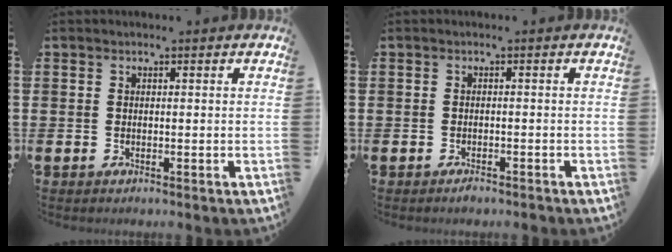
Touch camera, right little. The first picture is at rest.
{"total": 0.8, "force": [-0.7, 0.2, 0.3], "torque": [0.001, -0.005, -0.016]}